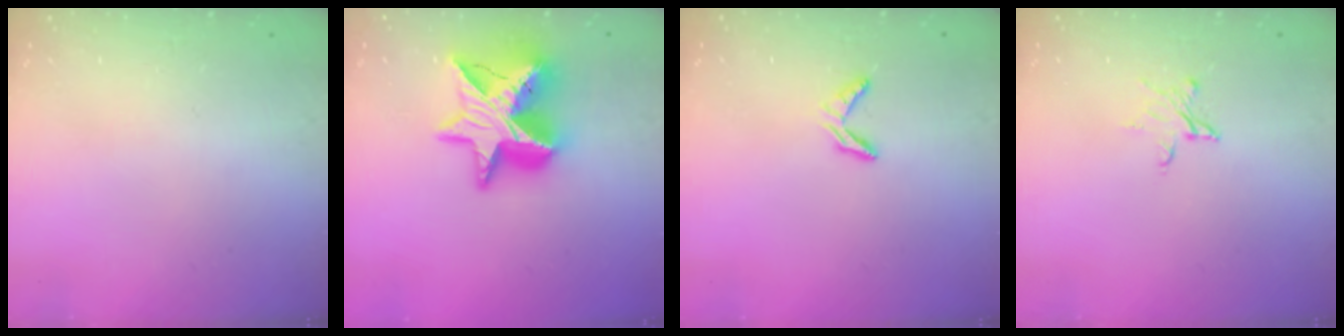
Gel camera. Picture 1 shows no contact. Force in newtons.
{"total": 18.1, "press": 18.1, "slide": 1.4}
{"total": 4.2, "press": 4.2, "slide": 0.3}
{"total": 4.5, "press": 4.5, "slide": 0.3}